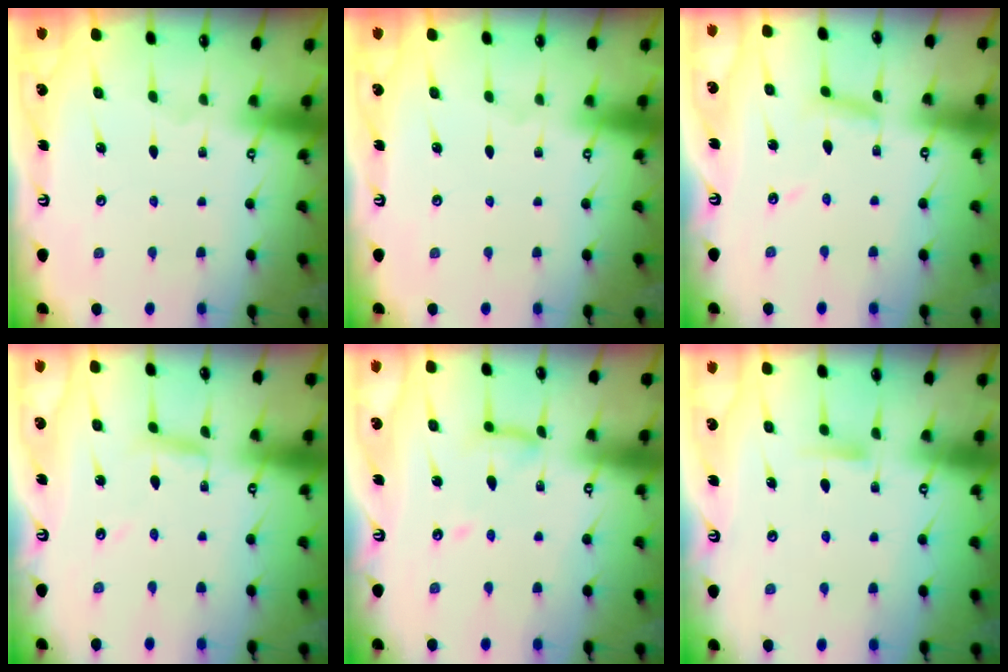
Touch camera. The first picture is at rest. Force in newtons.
{"total": 0.0}
{"total": 6.9, "press": 6.9, "slide": 0.3}
{"total": 3.3, "press": 3.2, "slide": 0.3}
{"total": 10.2, "press": 10.1, "slide": 0.8}
{"total": 5.4, "press": 5.3, "slide": 0.8}